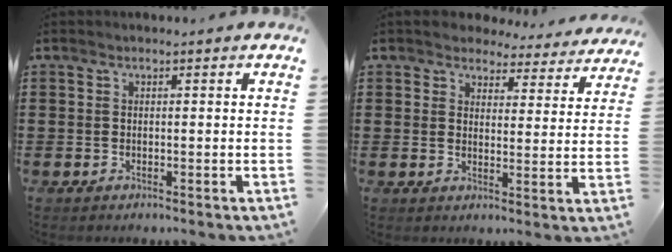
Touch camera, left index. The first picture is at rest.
{"total": 4.0, "force": [3.9, 0.9, 0.4], "torque": [-0.019, -0.022, 0.066]}